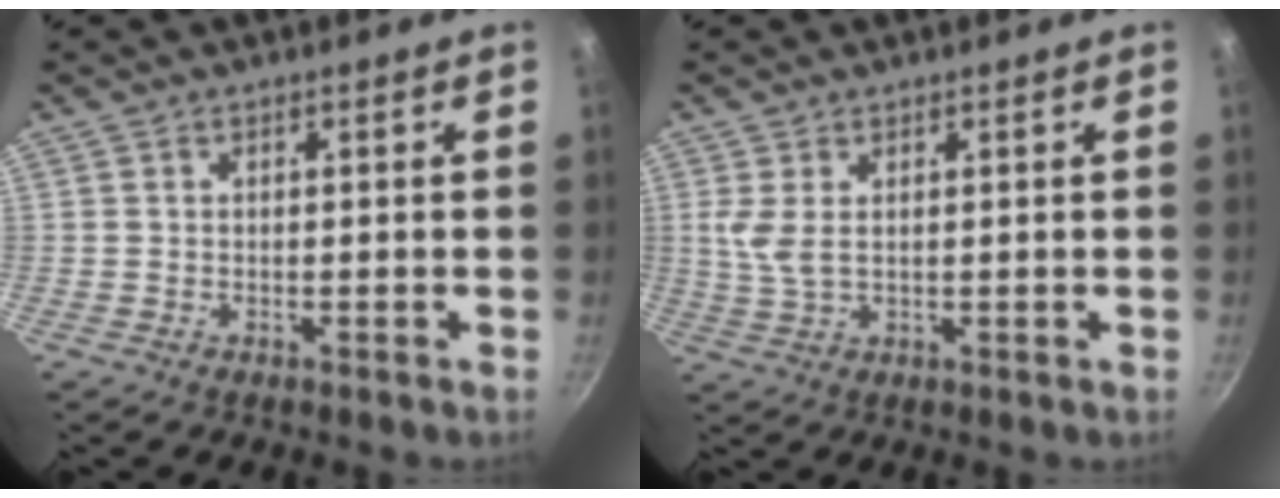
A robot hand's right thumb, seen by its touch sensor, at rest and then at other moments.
{"total": 3.7, "force": [1.0, 1.8, 3.1], "torque": [-0.075, -0.002, 0.028]}